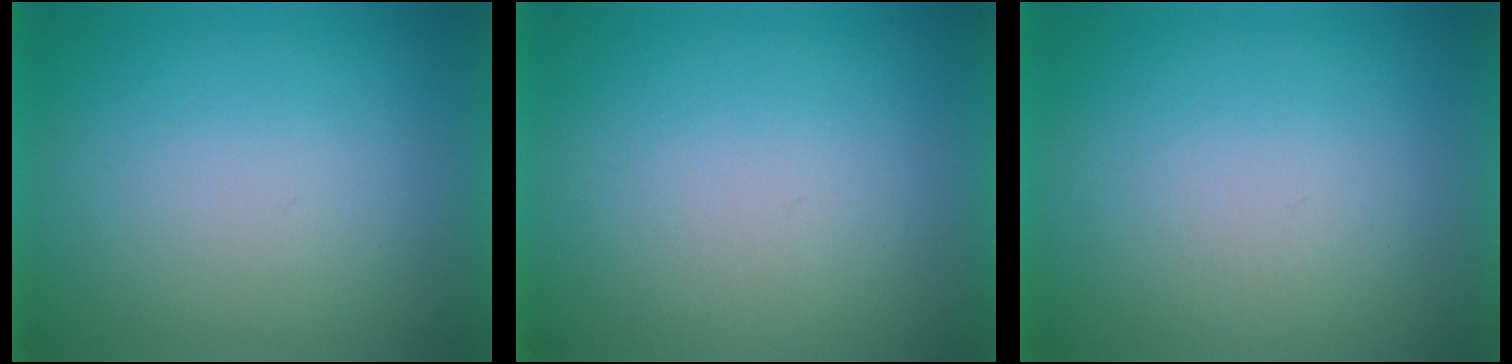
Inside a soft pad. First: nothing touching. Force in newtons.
{"total": 1.0}
{"total": 1.1}